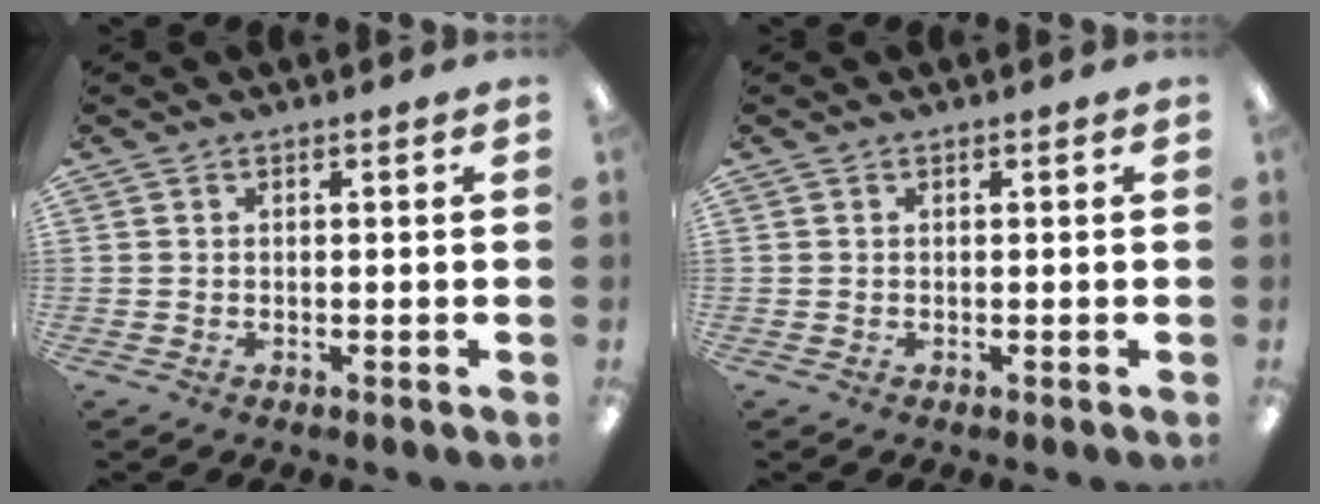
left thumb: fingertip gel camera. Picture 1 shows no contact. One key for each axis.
{"total": 0.0}